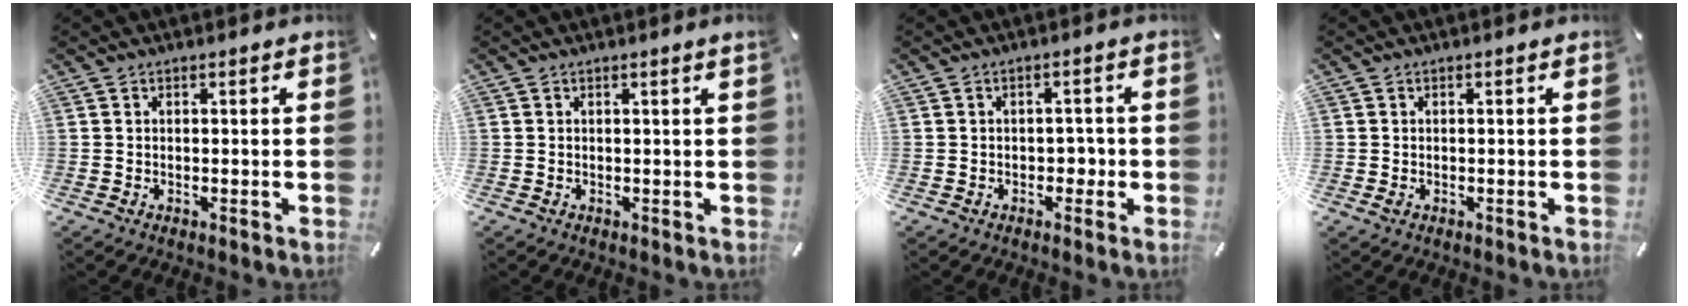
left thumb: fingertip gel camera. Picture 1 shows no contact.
{"total": 0.5, "force": [0.2, -0.1, 0.5], "torque": [-0.006, -0.002, 0.003]}
{"total": 2.8, "force": [-0.8, 2.2, 1.6], "torque": [-0.022, 0.001, -0.018]}
{"total": 0.6, "force": [-0.2, 0.6, 0.0], "torque": [0.001, 0.002, -0.004]}